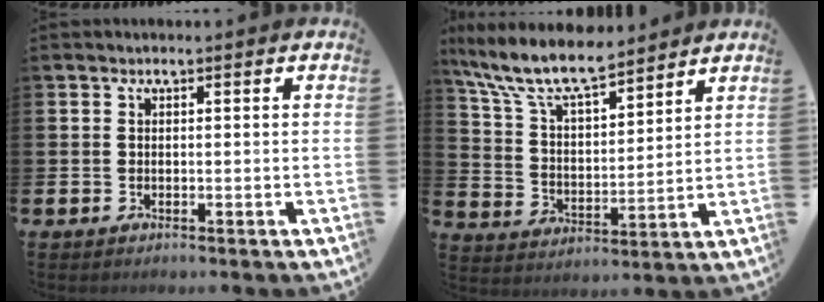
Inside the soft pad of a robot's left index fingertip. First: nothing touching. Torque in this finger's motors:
{"motor_torque": [0.30, -0.40, 1.05, 0.21]}